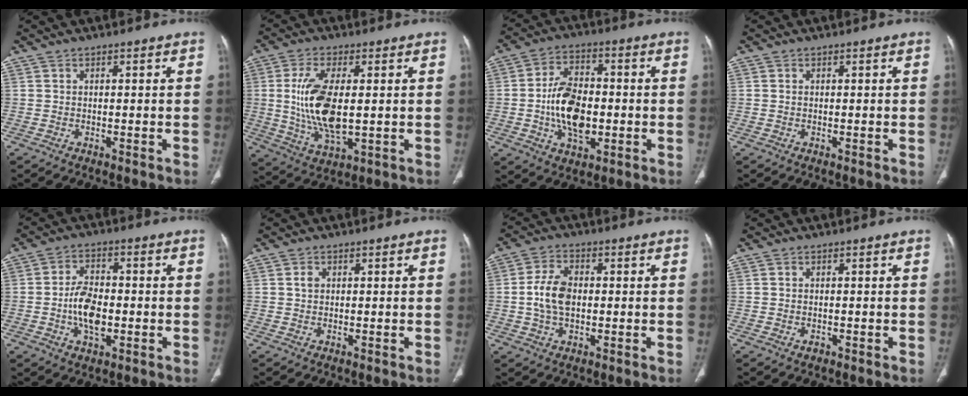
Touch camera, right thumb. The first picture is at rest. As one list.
[{"total": 13.3, "force": [0.6, 5.8, 12.0], "torque": [-0.245, -0.016, 0.020]}, {"total": 13.1, "force": [-1.7, 7.9, 10.3], "torque": [-0.162, 0.015, -0.028]}, {"total": 0.0}, {"total": 8.3, "force": [-1.5, 4.7, 6.7], "torque": [-0.113, 0.010, -0.029]}, {"total": 1.2, "force": [0.3, 0.9, 0.7], "torque": [-0.012, 0.003, 0.006]}, {"total": 7.5, "force": [-0.1, 4.7, 5.8], "torque": [-0.112, 0.010, -0.004]}, {"total": 0.8, "force": [-0.4, 0.6, 0.5], "torque": [-0.007, 0.002, -0.004]}]